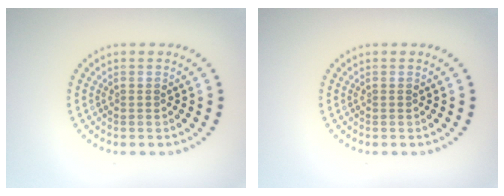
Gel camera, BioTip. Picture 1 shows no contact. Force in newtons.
{"total": 0.0}